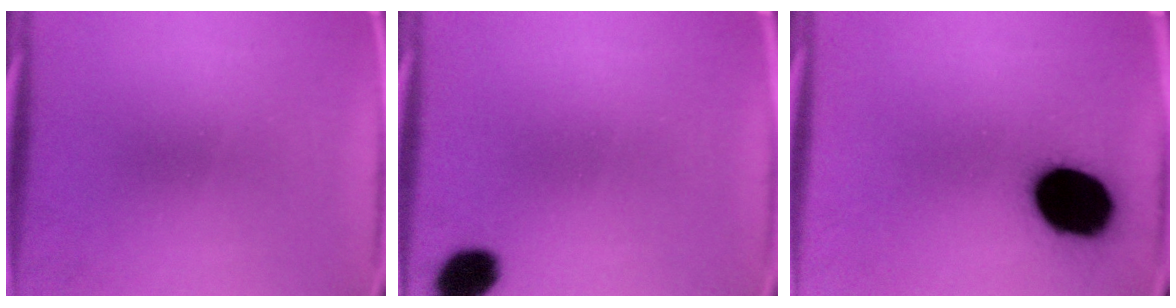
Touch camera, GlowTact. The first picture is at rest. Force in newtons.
{"total": 6.4}
{"total": 17.3}